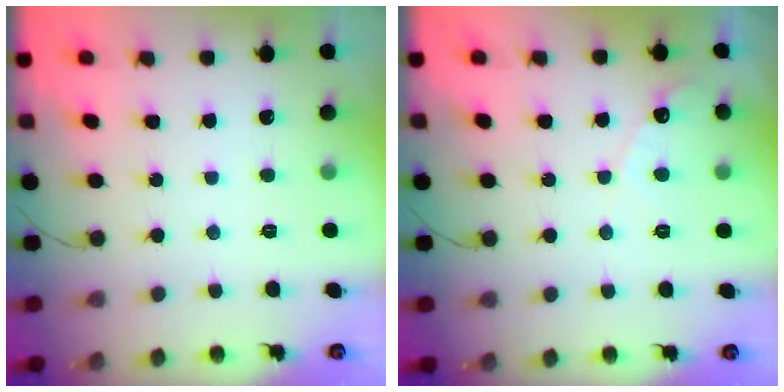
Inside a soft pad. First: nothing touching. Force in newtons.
{"total": 4.7, "press": 4.7, "slide": 0.2}